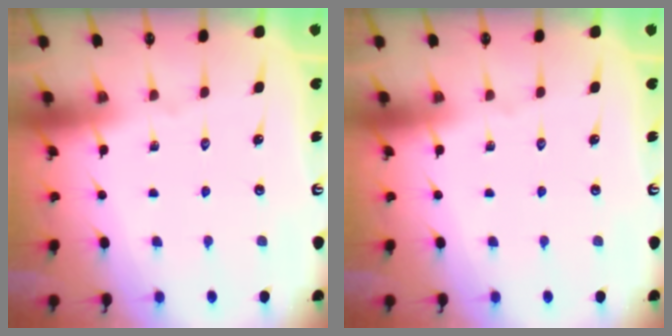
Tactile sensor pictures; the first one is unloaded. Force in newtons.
{"total": 0.0}